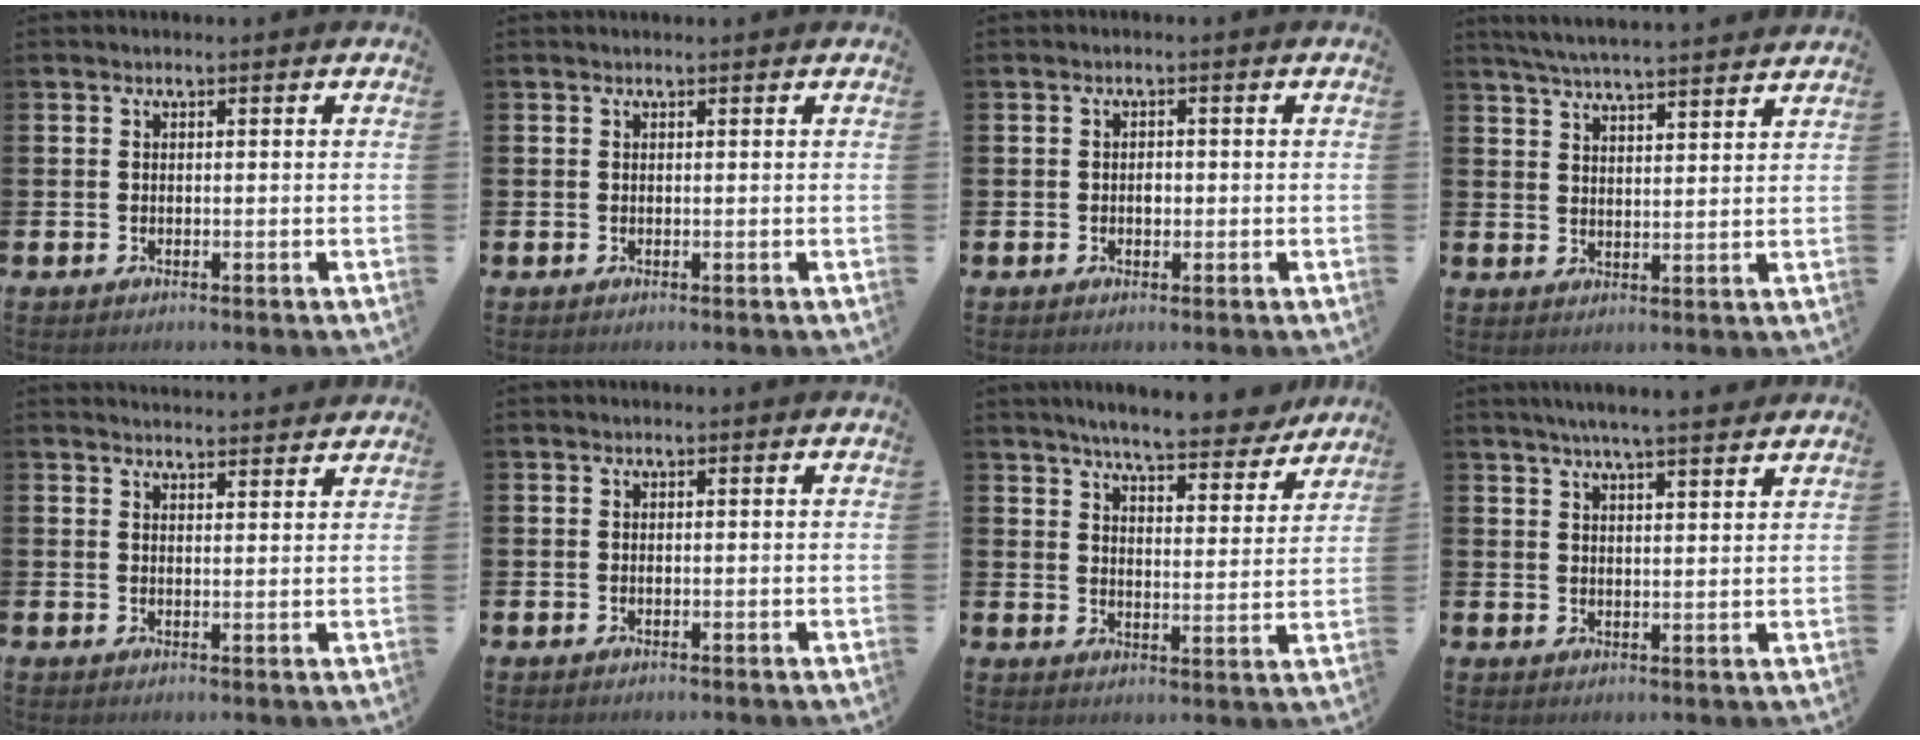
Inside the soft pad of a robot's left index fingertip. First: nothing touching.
{"total": 0.0}
{"total": 1.2, "force": [0.0, 0.9, 0.8], "torque": [-0.004, 0.002, -0.004]}
{"total": 5.3, "force": [5.2, -0.3, 1.0], "torque": [-0.036, -0.029, 0.094]}
{"total": 3.0, "force": [3.0, 0.1, 0.0], "torque": [0.006, -0.022, 0.051]}
{"total": 0.0}
{"total": 7.0, "force": [6.7, 0.6, 2.1], "torque": [-0.049, -0.041, 0.114]}
{"total": 5.2, "force": [4.9, -0.2, 1.7], "torque": [-0.041, -0.016, 0.087]}